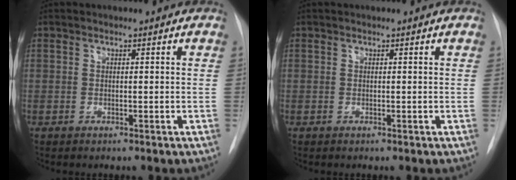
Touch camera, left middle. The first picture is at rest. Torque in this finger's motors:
{"motor_torque": [0.09, -0.10, -0.05, 0.01]}